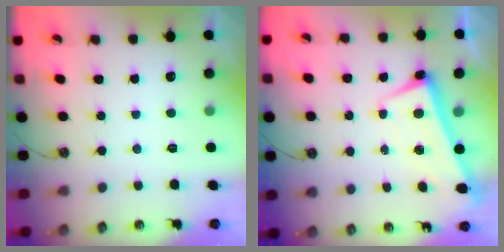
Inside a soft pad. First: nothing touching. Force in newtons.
{"total": 2.5, "press": 2.4, "slide": 0.7}